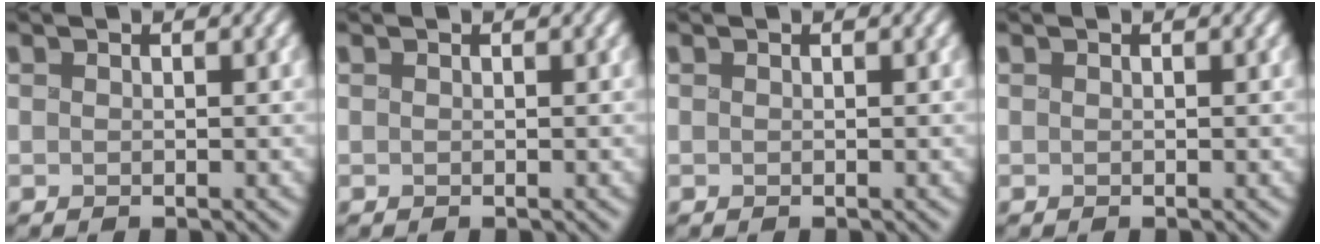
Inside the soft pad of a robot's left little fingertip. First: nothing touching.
{"total": 0.0}
{"total": 0.0}
{"total": 0.0}